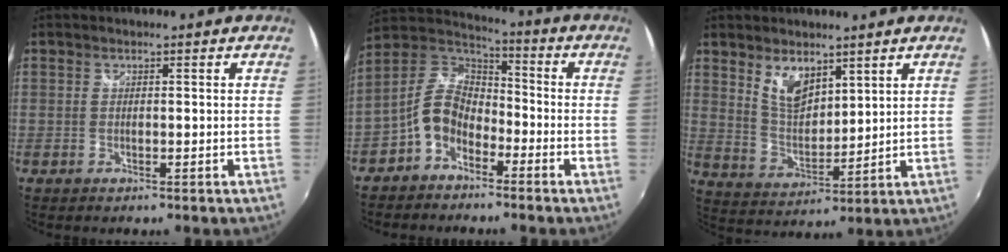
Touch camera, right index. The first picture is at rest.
{"total": 9.8, "force": [-5.2, 6.2, 5.5], "torque": [-0.120, 0.023, -0.107]}
{"total": 7.7, "force": [4.9, 3.7, 4.6], "torque": [-0.079, 0.000, 0.099]}